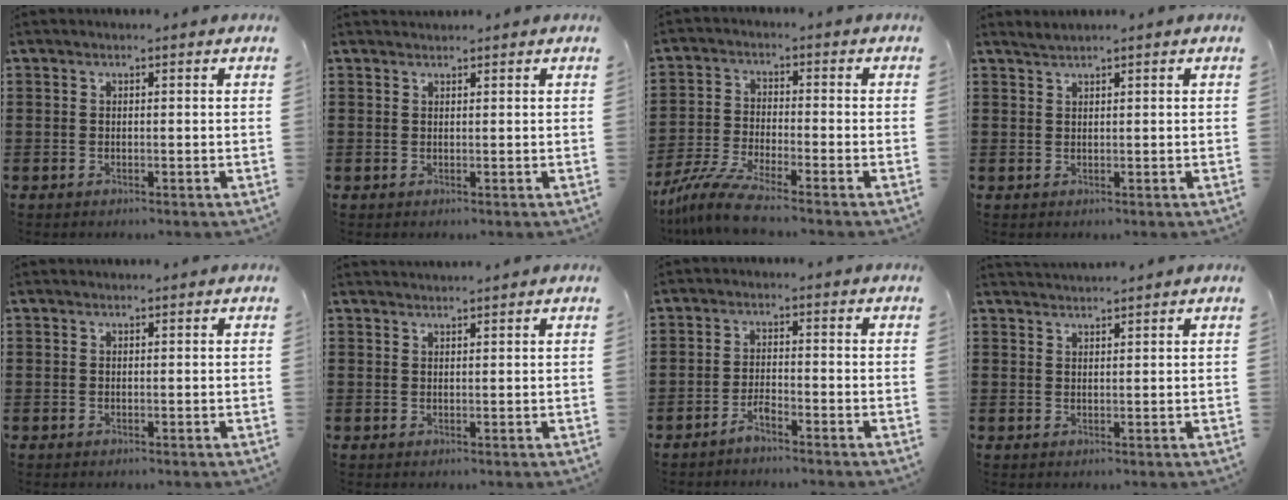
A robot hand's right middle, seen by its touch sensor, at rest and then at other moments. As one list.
[{"total": 0.9, "force": [0.9, 0.3, -0.2], "torque": [0.001, 0.000, 0.018]}, {"total": 6.5, "force": [-5.4, 0.2, 3.6], "torque": [-0.091, -0.020, -0.107]}, {"total": 1.2, "force": [1.2, -0.3, 0.3], "torque": [-0.007, -0.001, 0.023]}, {"total": 0.0}, {"total": 1.4, "force": [1.4, -0.2, 0.0], "torque": [-0.002, -0.001, 0.027]}, {"total": 2.4, "force": [-2.1, 0.2, 1.1], "torque": [-0.023, 0.005, -0.040]}, {"total": 1.7, "force": [1.7, -0.1, -0.1], "torque": [-0.003, 0.002, 0.033]}]